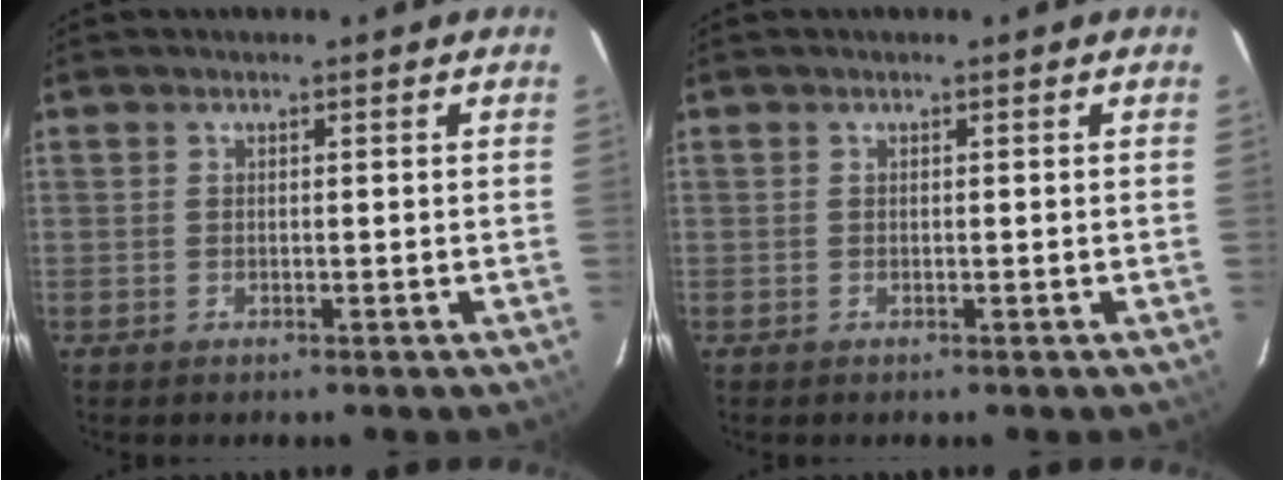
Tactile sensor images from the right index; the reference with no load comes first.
{"total": 0.0}